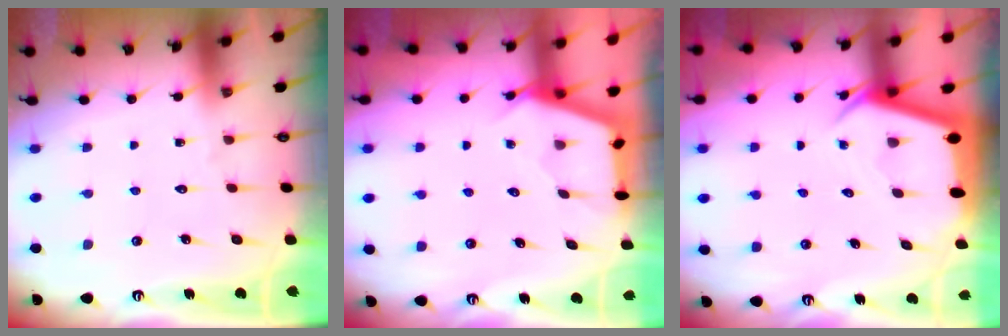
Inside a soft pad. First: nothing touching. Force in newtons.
{"total": 2.8, "press": 2.8, "slide": 0.4}
{"total": 3.4, "press": 3.3, "slide": 0.3}